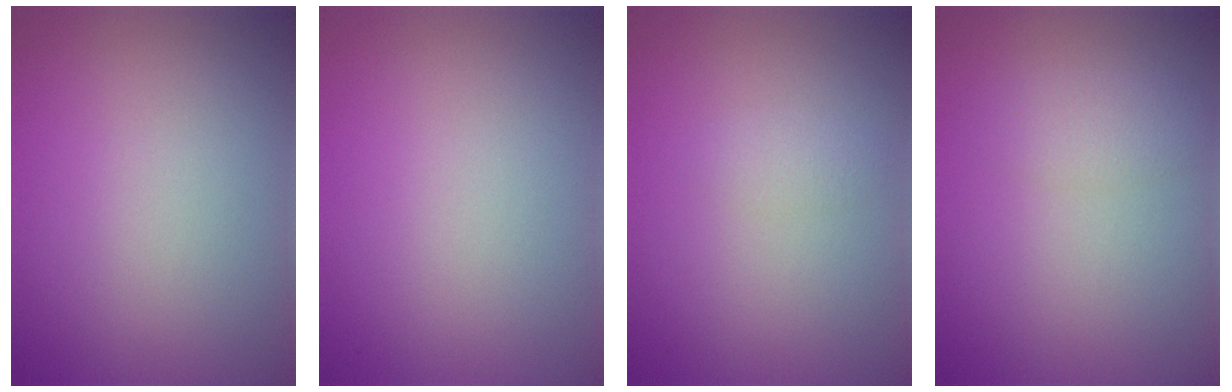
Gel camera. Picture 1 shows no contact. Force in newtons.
{"total": 0.0}
{"total": 1.0, "press": 1.0, "slide": 0.0}
{"total": 1.7, "press": 1.7, "slide": 0.1}